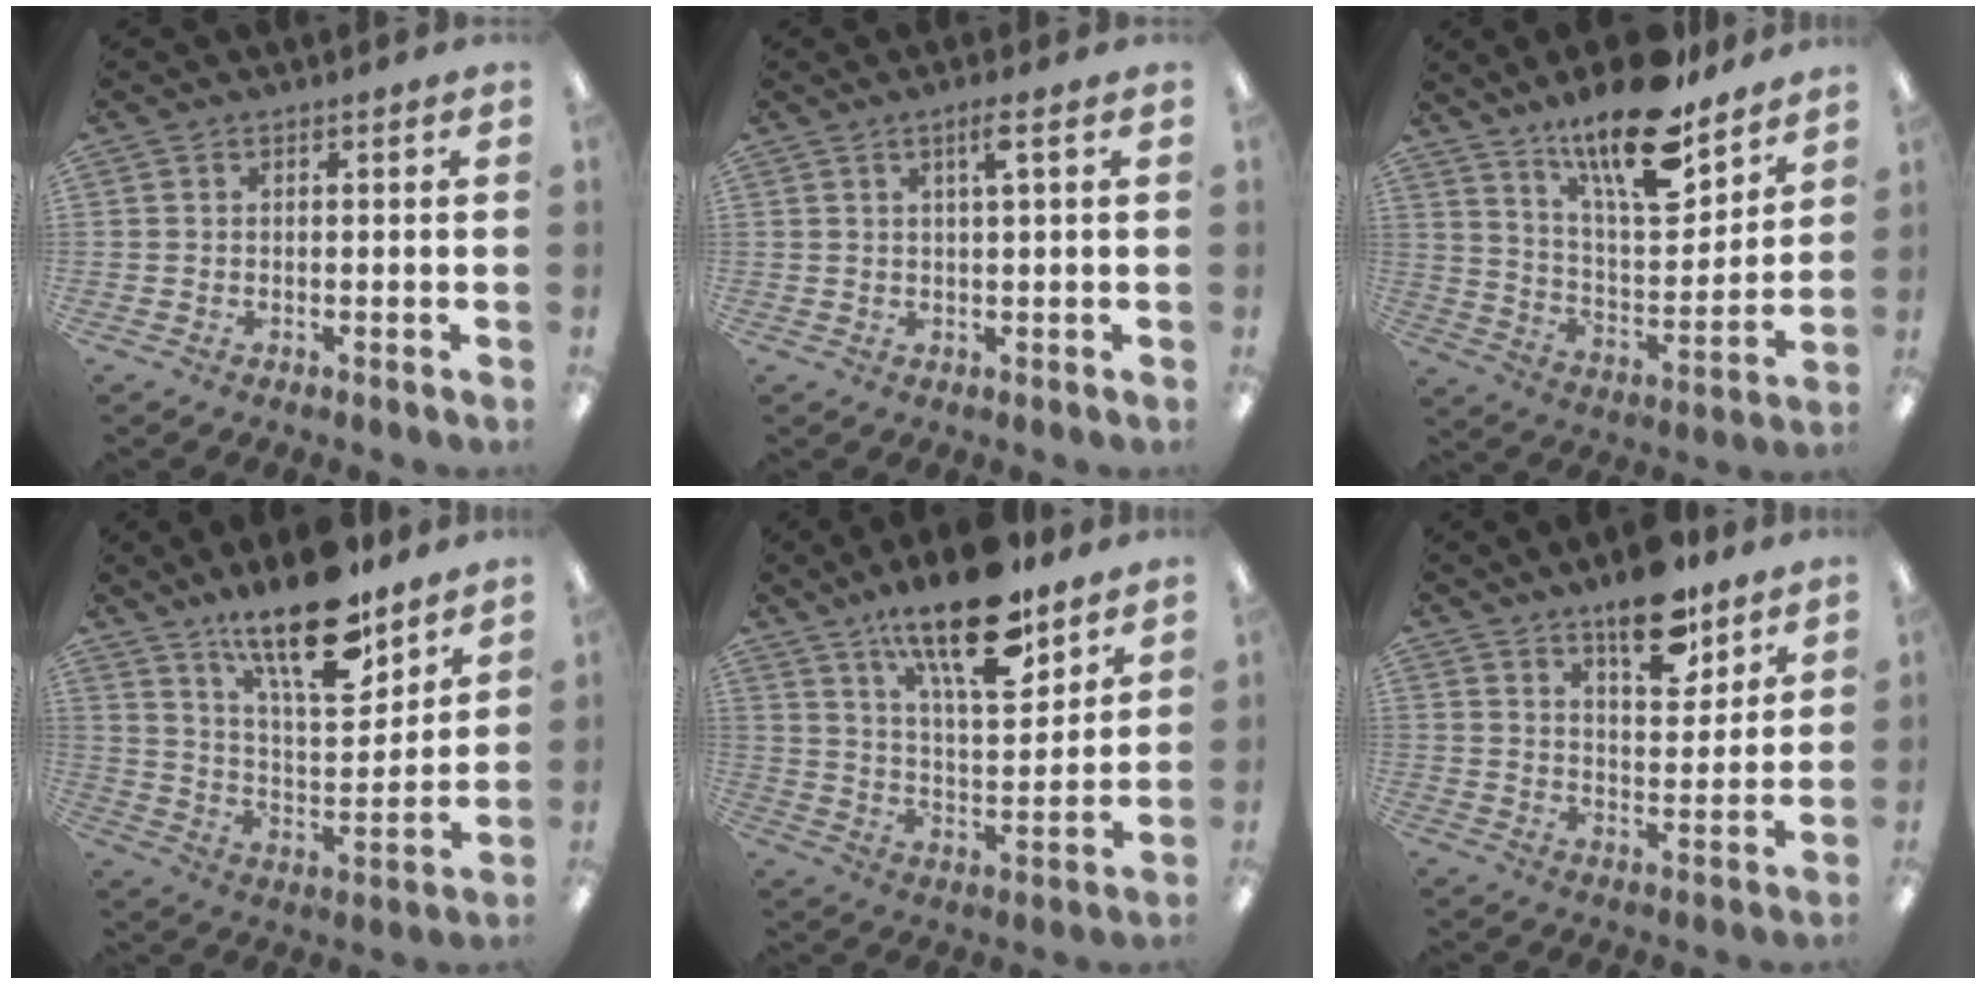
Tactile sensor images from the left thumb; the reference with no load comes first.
{"total": 3.2, "force": [1.7, 0.2, 2.7], "torque": [-0.050, -0.001, 0.025]}
{"total": 18.8, "force": [14.3, 5.8, 10.8], "torque": [-0.183, -0.093, 0.241]}
{"total": 20.4, "force": [14.6, 6.9, 12.5], "torque": [-0.202, -0.093, 0.245]}
{"total": 19.5, "force": [13.5, 6.6, 12.4], "torque": [-0.194, -0.080, 0.221]}
{"total": 12.6, "force": [9.7, 5.1, 6.3], "torque": [-0.070, -0.063, 0.166]}